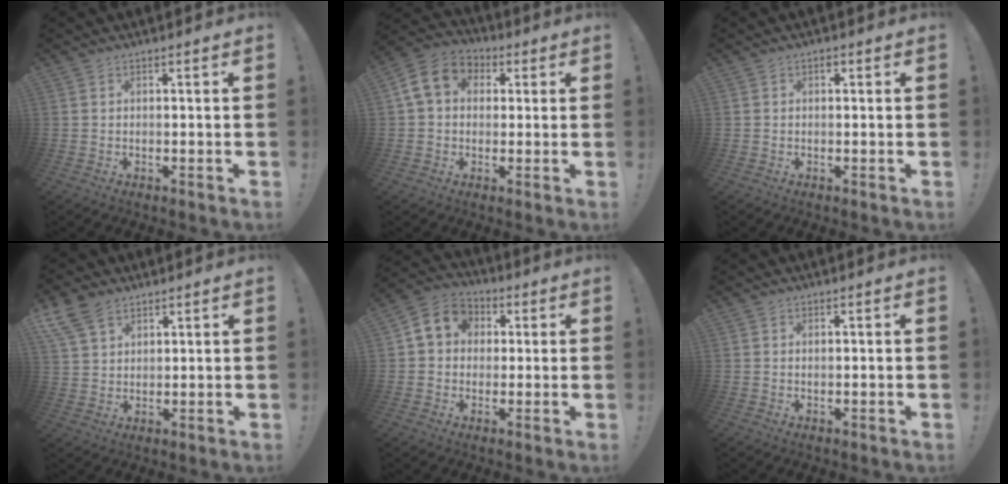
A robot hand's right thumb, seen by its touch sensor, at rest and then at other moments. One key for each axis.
{"total": 11.8, "fx": 3.1, "fy": 9.3, "fz": 6.6, "tx": -0.097, "ty": 0.007, "tz": 0.068}
{"total": 0.8, "fx": 0.2, "fy": 0.6, "fz": 0.5, "tx": -0.003, "ty": 0.000, "tz": 0.002}
{"total": 9.1, "fx": 6.0, "fy": 5.5, "fz": 4.1, "tx": -0.087, "ty": -0.024, "tz": 0.120}
{"total": 8.8, "fx": 1.8, "fy": 7.6, "fz": 3.9, "tx": -0.054, "ty": 0.002, "tz": 0.041}
{"total": 0.5, "fx": 0.4, "fy": 0.1, "fz": 0.3, "tx": -0.003, "ty": -0.001, "tz": 0.007}